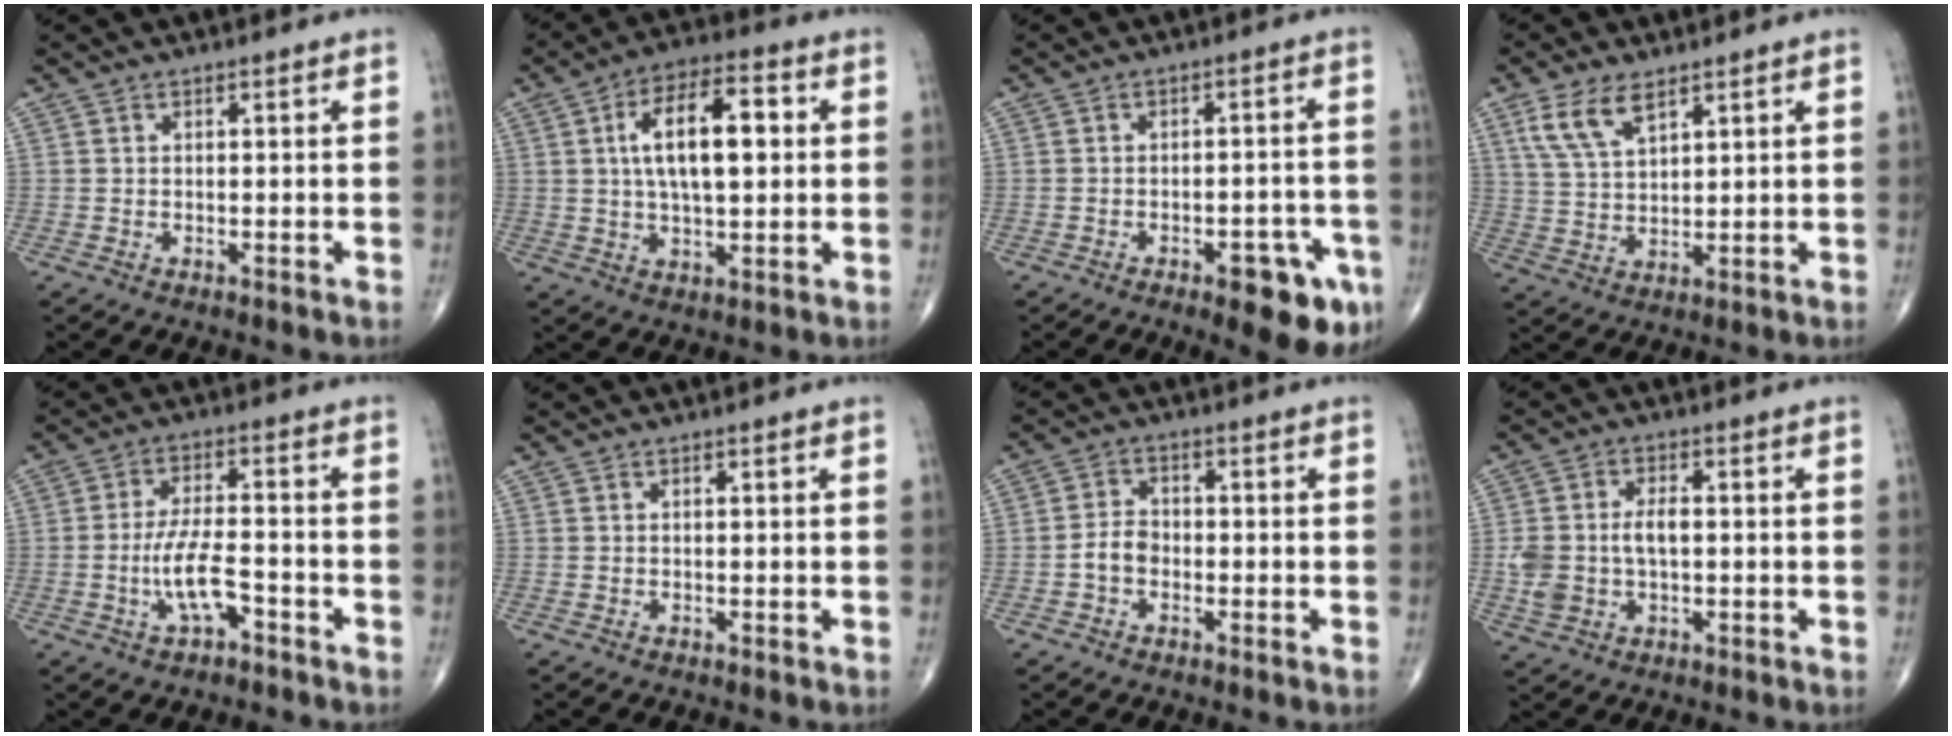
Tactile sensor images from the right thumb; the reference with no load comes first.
{"total": 13.8, "force": [2.2, 6.1, 12.2], "torque": [-0.194, 0.013, 0.035]}
{"total": 10.4, "force": [-5.1, 4.0, 8.2], "torque": [-0.078, 0.023, -0.057]}
{"total": 7.8, "force": [4.6, 3.6, 5.2], "torque": [-0.099, -0.013, 0.097]}
{"total": 7.4, "force": [-3.0, 2.7, 6.2], "torque": [-0.125, 0.024, -0.053]}
{"total": 0.0}
{"total": 5.4, "force": [-1.8, 3.7, 3.4], "torque": [-0.058, 0.022, -0.043]}
{"total": 7.7, "force": [-0.3, 4.8, 5.9], "torque": [-0.123, 0.015, -0.001]}